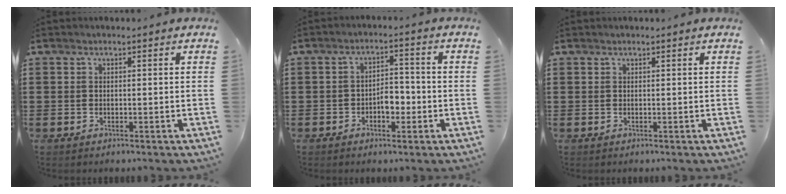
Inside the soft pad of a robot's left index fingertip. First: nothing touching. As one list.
[{"total": 3.9, "force": [-1.3, 2.1, 3.0], "torque": [-0.049, 0.003, -0.026]}, {"total": 0.0}]